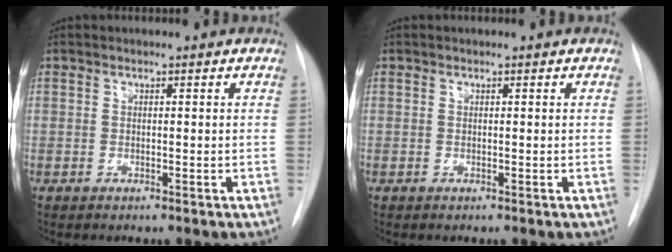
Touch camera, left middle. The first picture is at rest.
{"total": 0.0}